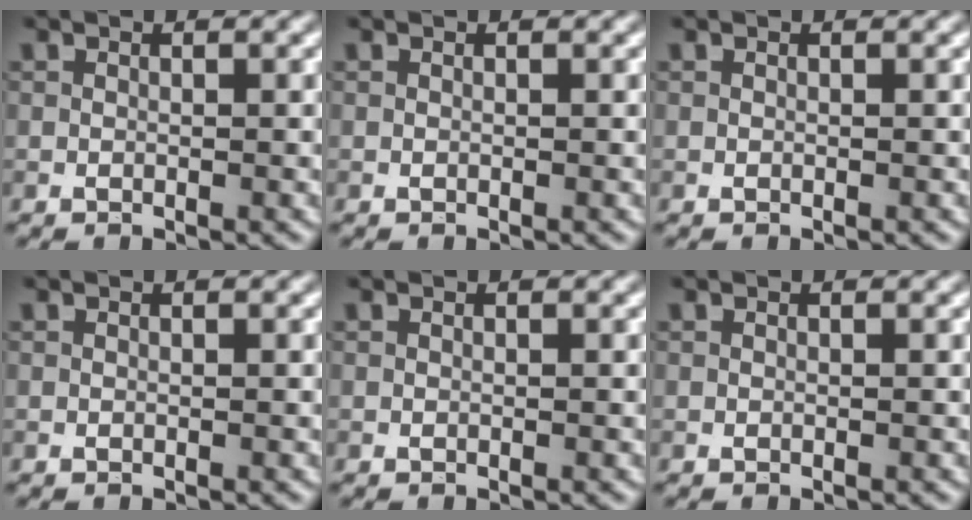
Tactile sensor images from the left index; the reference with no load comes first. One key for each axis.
{"total": 0.0}
{"total": 0.0}
{"total": 0.0}
{"total": 0.0}
{"total": 0.0}